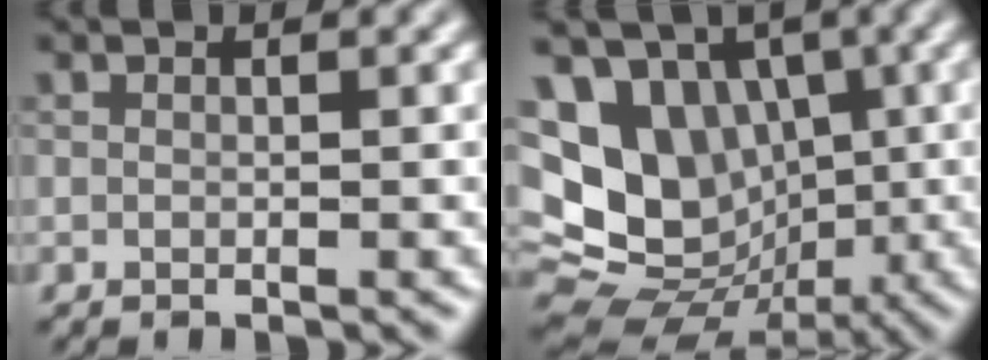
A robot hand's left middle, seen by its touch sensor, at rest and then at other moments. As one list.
[{"total": 15.2, "force": [1.6, 12.8, 8.0], "torque": [-0.160, 0.018, 0.020]}]